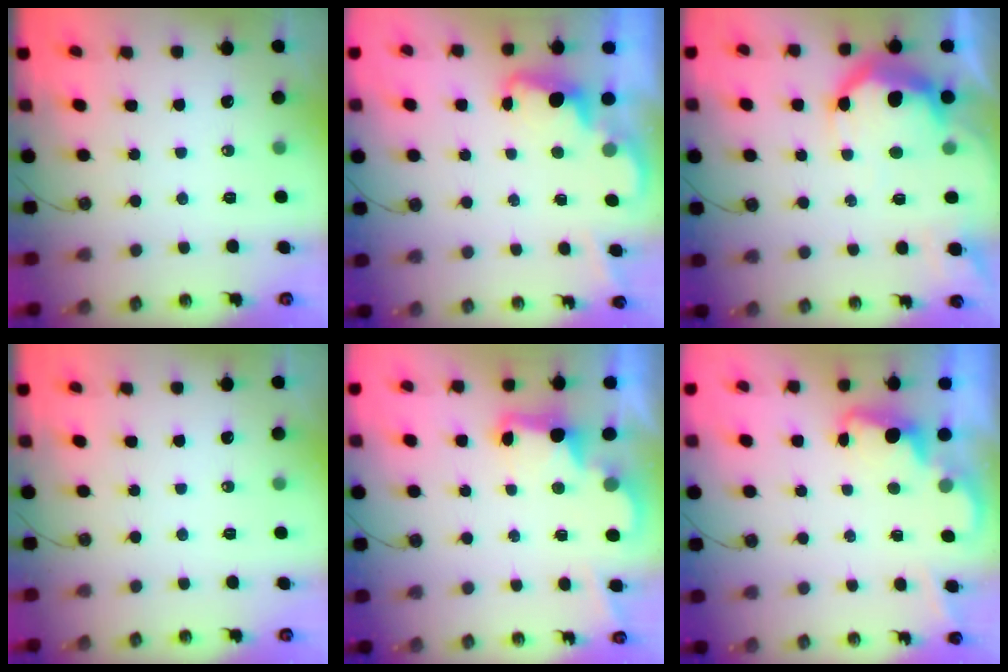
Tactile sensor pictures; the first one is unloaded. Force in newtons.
{"total": 2.1, "press": 2.0, "slide": 0.6}
{"total": 18.5, "press": 18.4, "slide": 1.4}
{"total": 0.0}
{"total": 2.9, "press": 2.9, "slide": 0.6}
{"total": 2.0, "press": 1.9, "slide": 0.5}